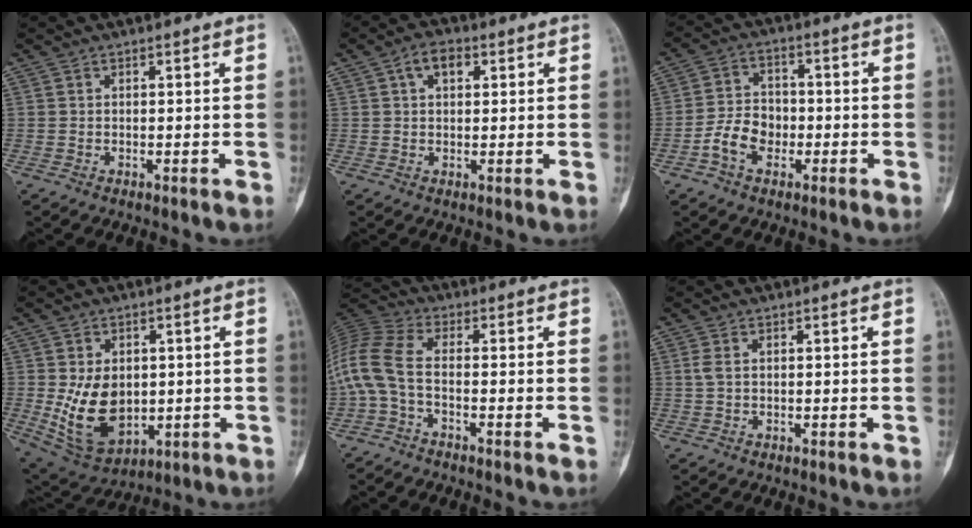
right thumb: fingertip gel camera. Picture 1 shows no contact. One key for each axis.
{"total": 4.6, "fx": 1.7, "fy": 2.8, "fz": 3.2, "tx": -0.044, "ty": 0.008, "tz": 0.025}
{"total": 7.2, "fx": -2.6, "fy": 5.2, "fz": 4.2, "tx": -0.063, "ty": 0.024, "tz": -0.055}
{"total": 12.5, "fx": -0.3, "fy": 8.8, "fz": 8.9, "tx": -0.132, "ty": -0.010, "tz": 0.022}
{"total": 10.9, "fx": -3.0, "fy": 4.1, "fz": 9.6, "tx": -0.236, "ty": 0.029, "tz": -0.068}
{"total": 1.3, "fx": 0.2, "fy": 0.7, "fz": 1.2, "tx": -0.034, "ty": 0.001, "tz": 0.006}